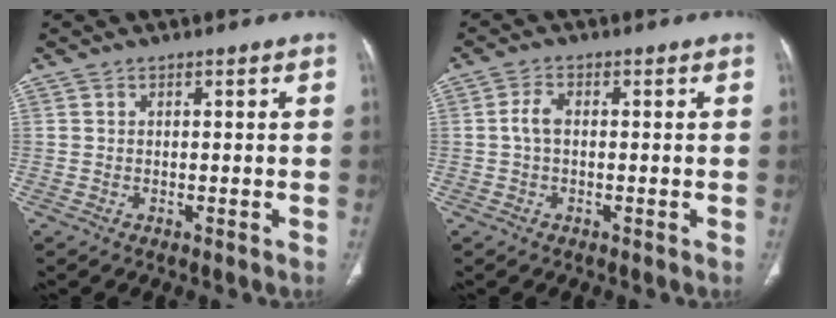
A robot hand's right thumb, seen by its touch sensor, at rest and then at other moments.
{"total": 2.7, "force": [-0.1, 1.6, 2.3], "torque": [-0.049, 0.005, -0.006]}